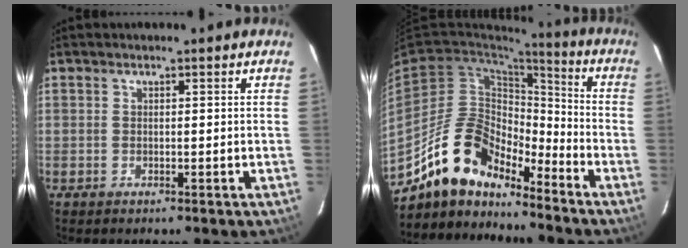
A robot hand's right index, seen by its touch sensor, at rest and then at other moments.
{"total": 14.8, "force": [-12.3, 5.9, 5.8], "torque": [-0.119, 0.019, -0.225]}